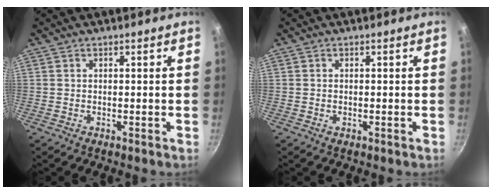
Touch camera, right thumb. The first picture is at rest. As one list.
[{"total": 0.5, "force": [-0.1, 0.2, 0.4], "torque": [-0.008, 0.001, -0.002]}]